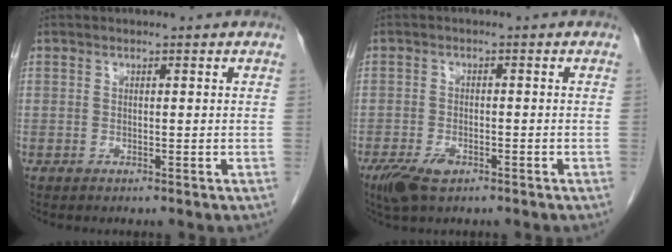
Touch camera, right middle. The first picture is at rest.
{"total": 4.7, "force": [-2.9, 2.0, 3.1], "torque": [-0.065, -0.006, -0.047]}